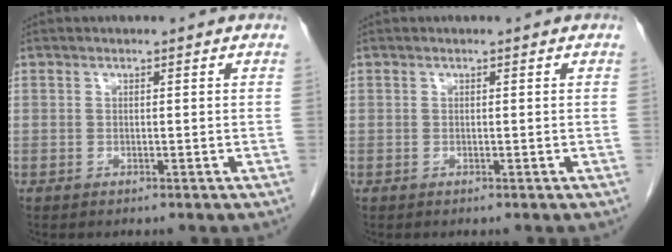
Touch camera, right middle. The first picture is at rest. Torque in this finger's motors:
{"motor_torque": [0.00, 0.00, 0.00, 0.00]}